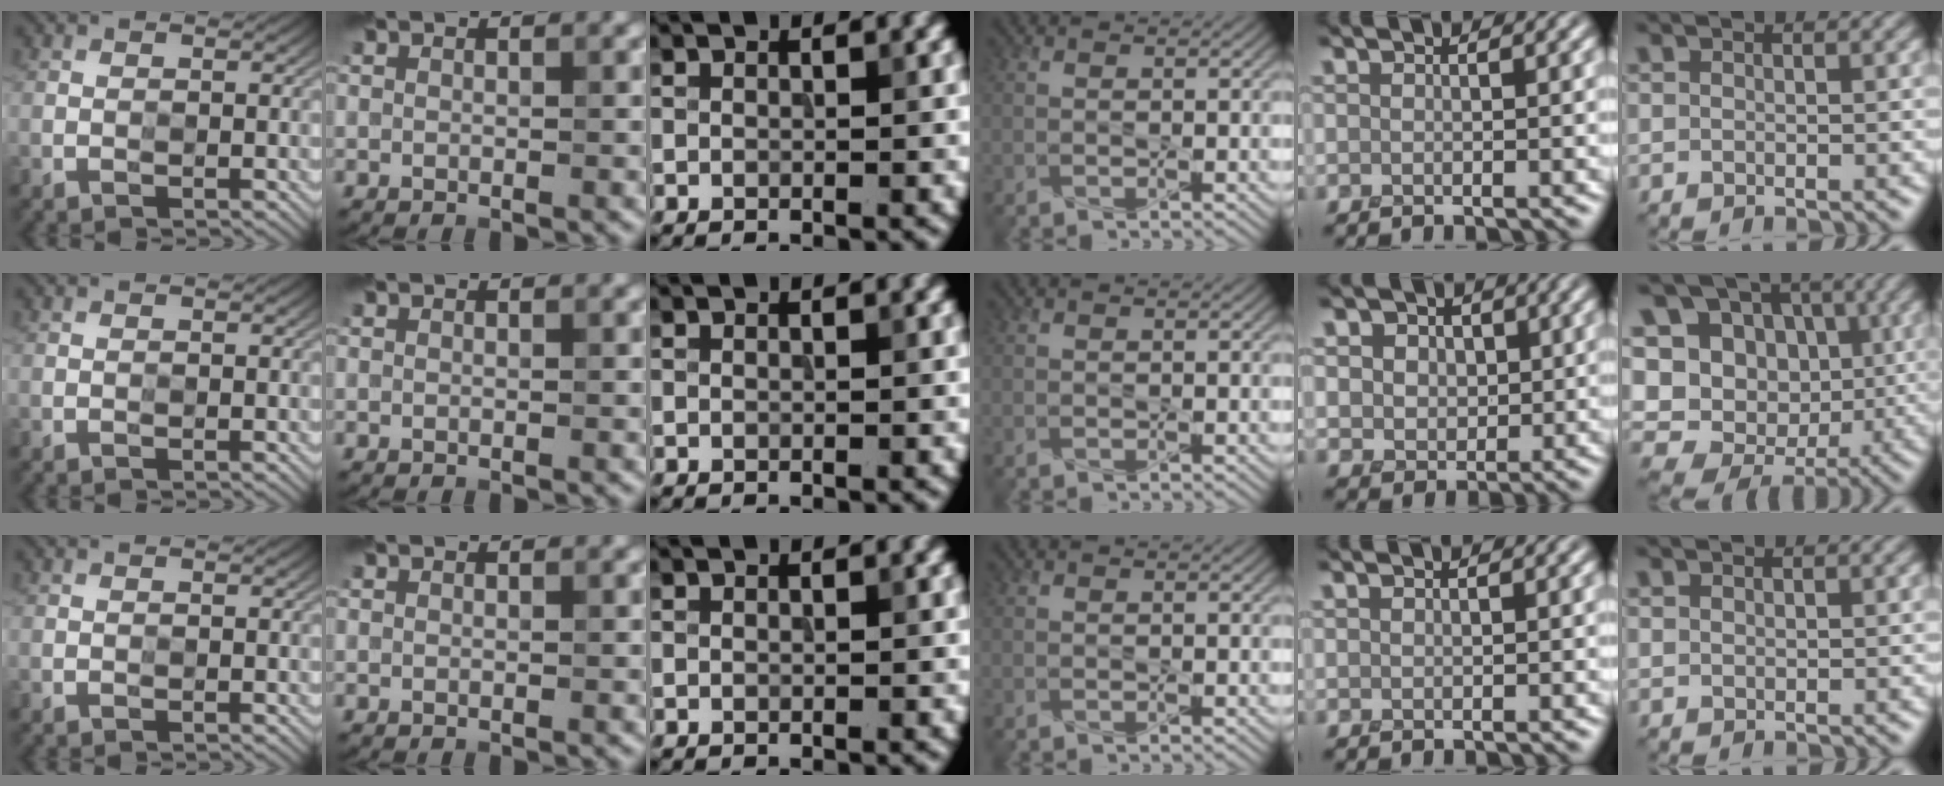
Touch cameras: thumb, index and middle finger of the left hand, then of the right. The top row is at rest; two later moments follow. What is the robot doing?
{"motion": "press", "object": "memory foam"}